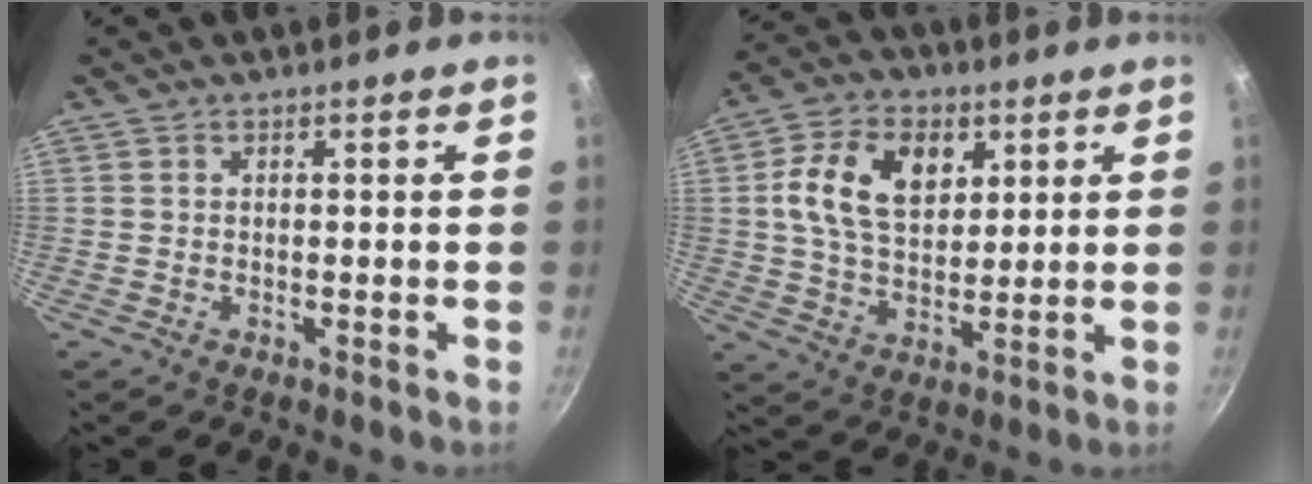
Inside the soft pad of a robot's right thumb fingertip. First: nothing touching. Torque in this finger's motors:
{"motor_torque": [-0.39, 0.63, 0.52, -0.36, 0.22]}